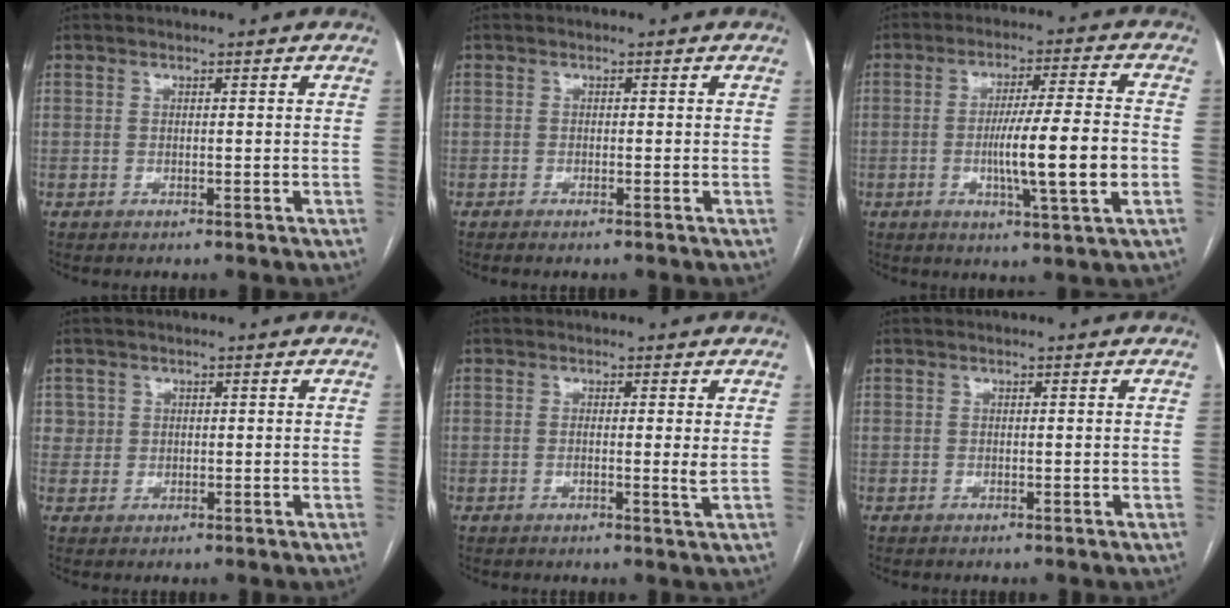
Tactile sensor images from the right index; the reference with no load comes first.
{"total": 0.8, "force": [-0.6, -0.1, 0.5], "torque": [-0.011, 0.000, -0.011]}
{"total": 12.0, "force": [-2.3, 0.0, 11.8], "torque": [-0.194, -0.005, -0.040]}
{"total": 2.3, "force": [0.8, 2.1, -0.2], "torque": [0.020, 0.004, 0.008]}
{"total": 2.2, "force": [0.1, -0.2, 2.2], "torque": [-0.037, -0.003, -0.001]}
{"total": 0.0}